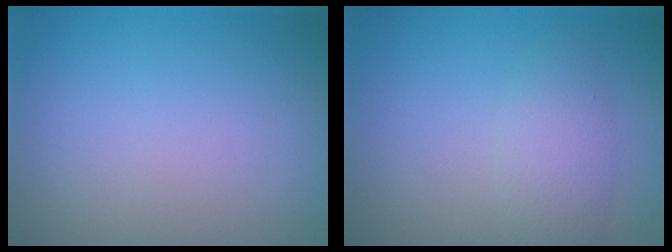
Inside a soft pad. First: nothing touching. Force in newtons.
{"total": 2.5, "press": 2.5, "slide": 0.2}